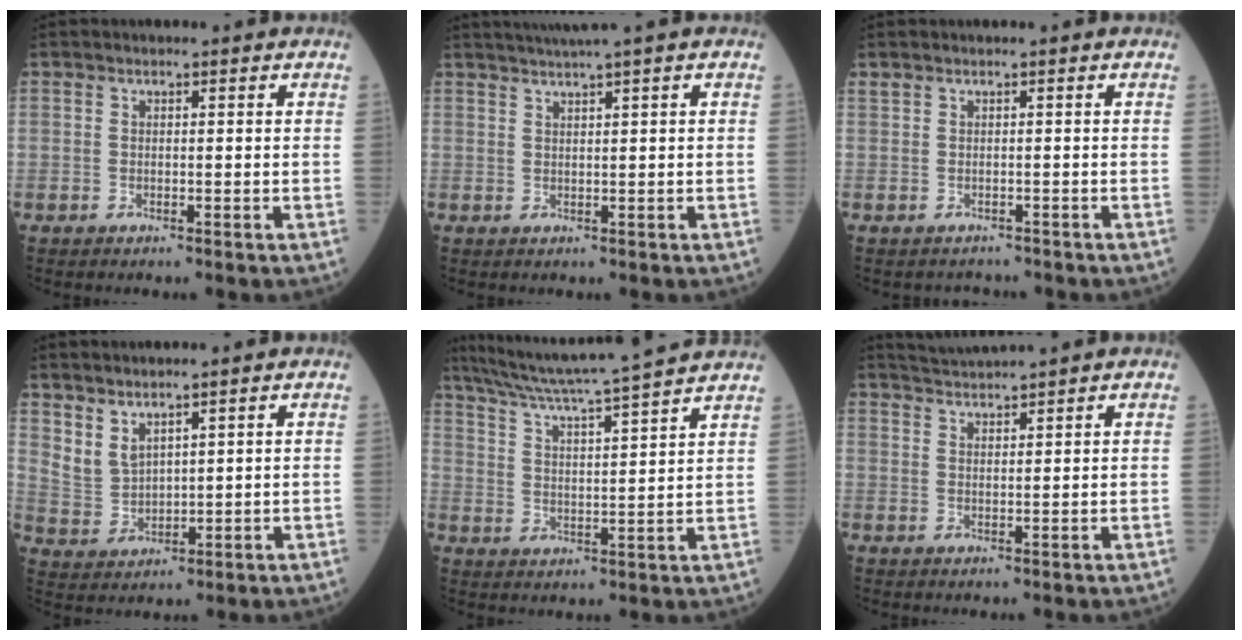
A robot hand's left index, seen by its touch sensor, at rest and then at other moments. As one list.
[{"total": 3.7, "force": [2.8, -1.2, 2.1], "torque": [-0.039, 0.012, 0.055]}, {"total": 1.0, "force": [-0.6, 0.8, 0.0], "torque": [-0.008, 0.007, -0.005]}, {"total": 4.3, "force": [3.5, 1.6, 1.9], "torque": [-0.051, -0.001, 0.087]}, {"total": 16.5, "force": [14.9, -2.2, 6.9], "torque": [-0.129, -0.009, 0.217]}, {"total": 3.3, "force": [3.0, -1.4, 0.0], "torque": [-0.006, 0.008, 0.067]}]